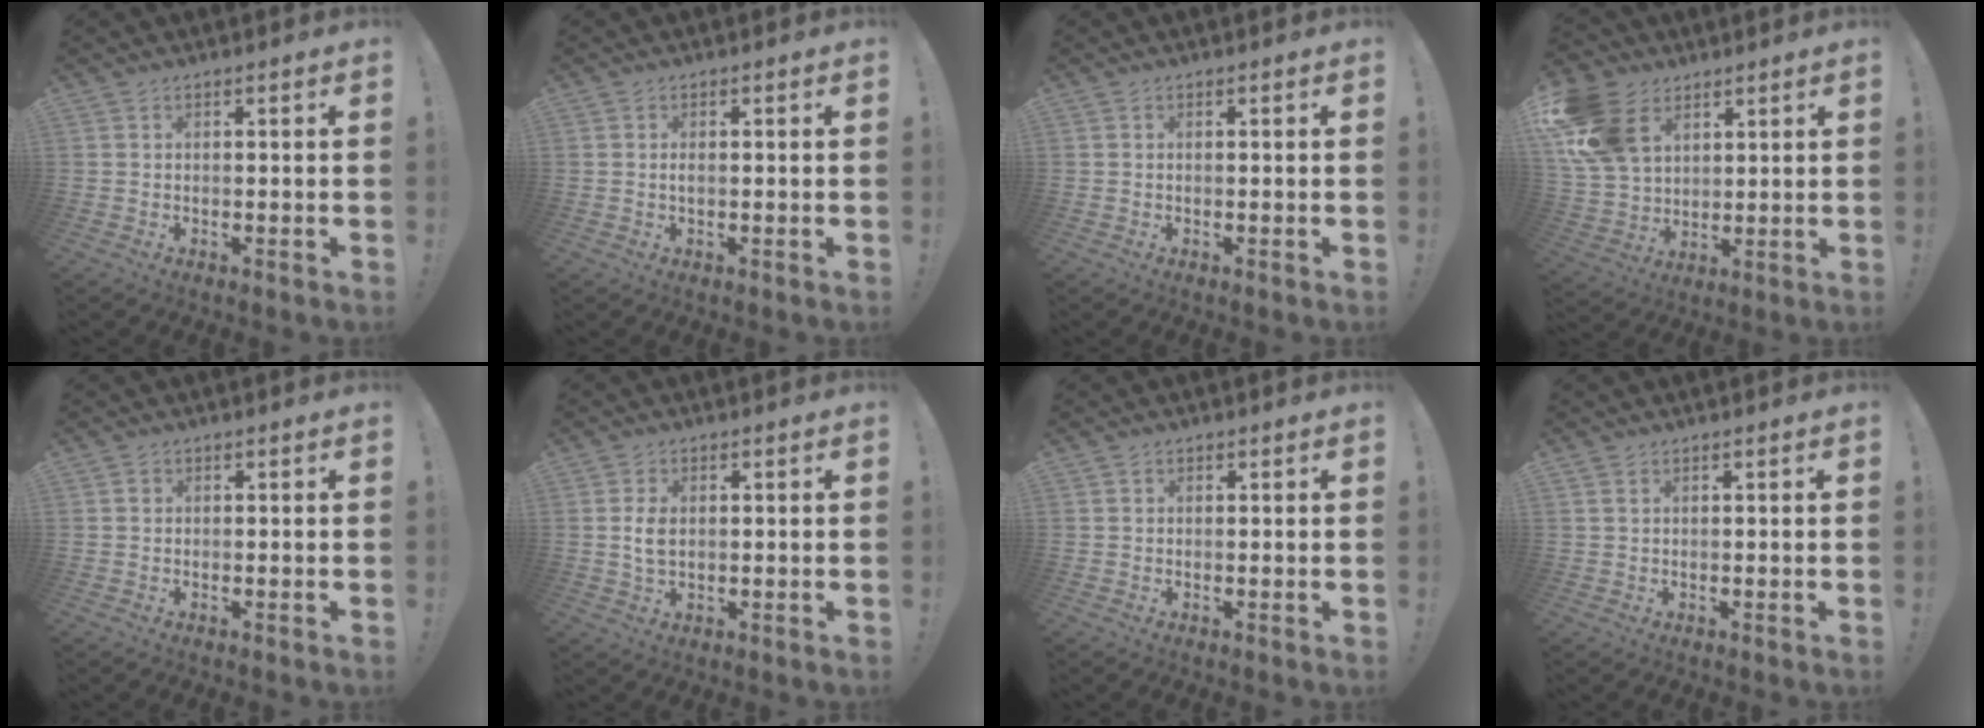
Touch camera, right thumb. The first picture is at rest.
{"total": 0.8, "force": [-0.2, 0.2, 0.8], "torque": [-0.011, 0.000, -0.004]}
{"total": 0.0}
{"total": 17.4, "force": [7.6, 12.6, 9.3], "torque": [-0.193, -0.025, 0.149]}
{"total": 0.9, "force": [0.1, 0.8, 0.4], "torque": [-0.001, 0.001, 0.000]}
{"total": 4.5, "force": [0.3, 2.8, 3.5], "torque": [-0.065, -0.005, 0.001]}
{"total": 0.6, "force": [0.2, 0.6, 0.0], "torque": [0.008, -0.002, 0.001]}
{"total": 1.0, "force": [0.6, 0.7, 0.4], "torque": [-0.009, 0.002, 0.011]}